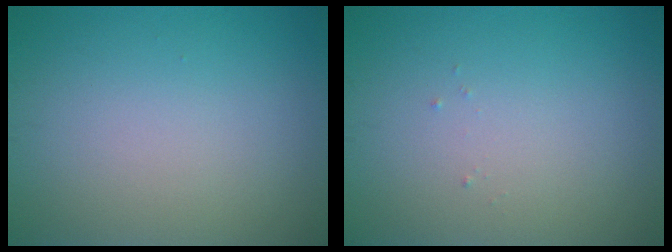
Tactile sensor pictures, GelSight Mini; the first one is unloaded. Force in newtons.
{"total": 0.0}